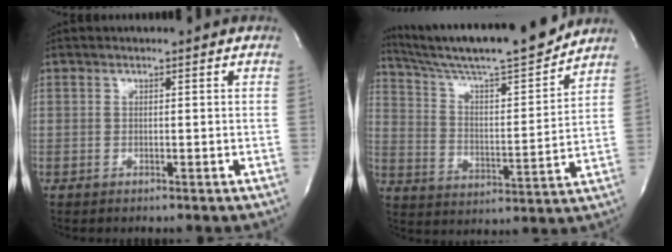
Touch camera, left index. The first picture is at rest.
{"total": 19.7, "force": [17.9, 0.1, 8.3], "torque": [-0.147, -0.015, 0.283]}